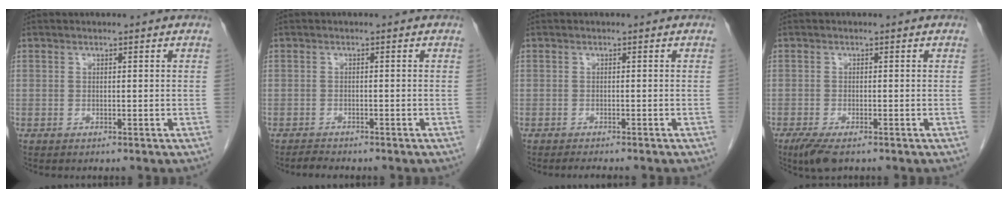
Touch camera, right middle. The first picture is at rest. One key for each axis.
{"total": 1.5, "fx": -1.4, "fy": 0.2, "fz": 0.3, "tx": -0.014, "ty": -0.005, "tz": -0.023}
{"total": 2.9, "fx": -2.5, "fy": 0.2, "fz": 1.3, "tx": -0.017, "ty": -0.003, "tz": -0.031}
{"total": 4.2, "fx": -2.9, "fy": 1.1, "fz": 2.9, "tx": -0.056, "ty": -0.010, "tz": -0.047}